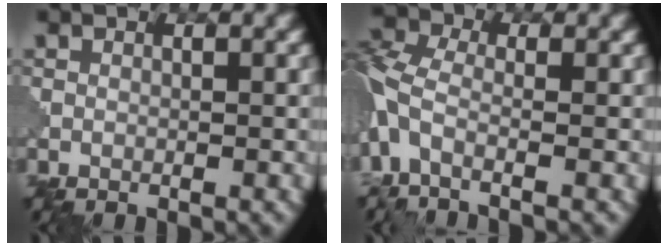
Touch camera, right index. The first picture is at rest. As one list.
[{"total": 4.7, "force": [-2.0, 2.0, 3.8], "torque": [-0.097, -0.007, -0.052]}]